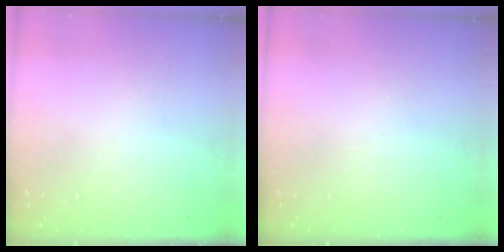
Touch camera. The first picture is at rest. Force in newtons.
{"total": 0.0}